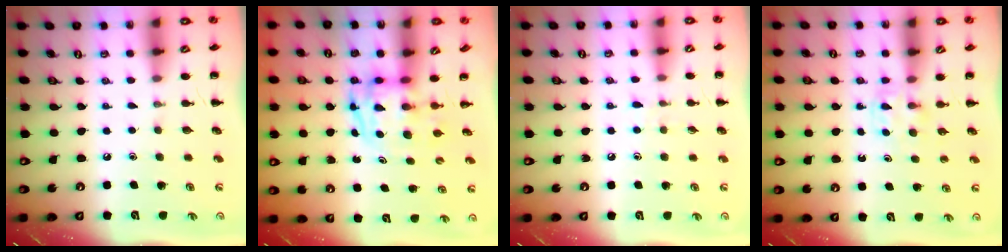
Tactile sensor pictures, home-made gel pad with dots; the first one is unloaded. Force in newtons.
{"total": 3.8, "press": 3.7, "slide": 0.5}
{"total": 4.7, "press": 4.2, "slide": 1.9}
{"total": 3.9, "press": 3.7, "slide": 1.3}